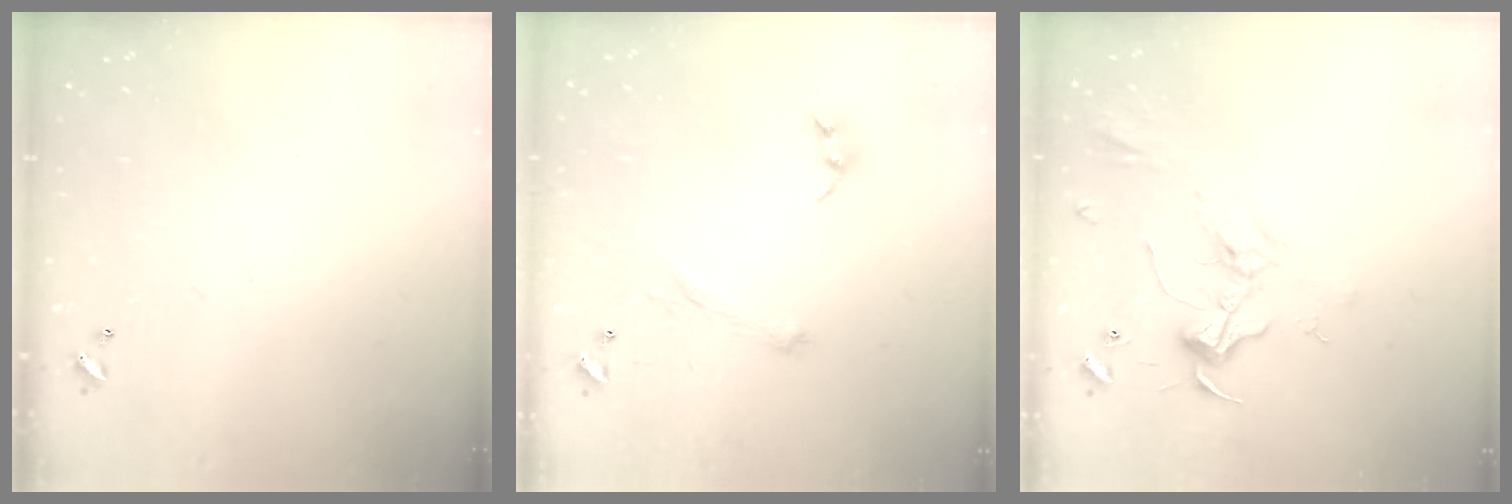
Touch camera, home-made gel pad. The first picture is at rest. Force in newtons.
{"total": 2.3, "press": 2.2, "slide": 0.5}
{"total": 2.3, "press": 2.2, "slide": 0.6}